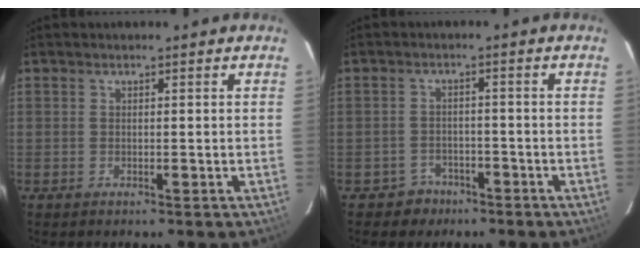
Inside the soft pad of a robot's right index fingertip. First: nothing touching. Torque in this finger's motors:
{"motor_torque": [0.17, -0.21, -0.01, -0.01]}